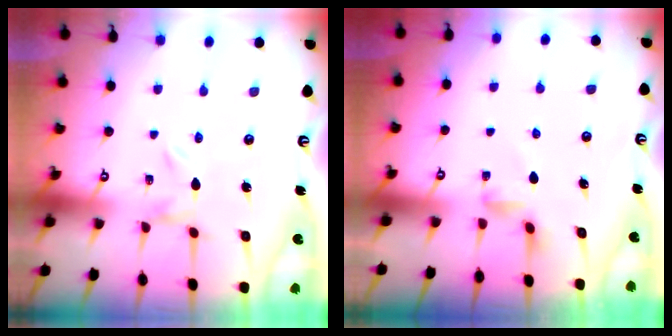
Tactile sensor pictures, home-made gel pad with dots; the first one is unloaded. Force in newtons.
{"total": 2.5, "press": 2.4, "slide": 0.6}